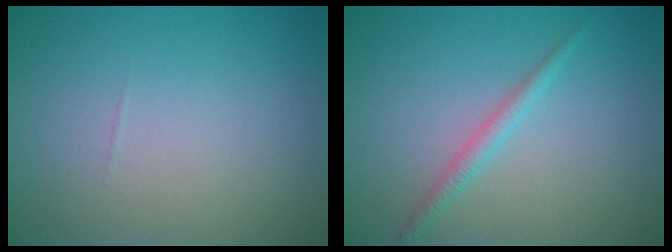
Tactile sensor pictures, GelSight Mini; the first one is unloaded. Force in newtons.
{"total": 1.6, "press": 1.6, "slide": 0.1}